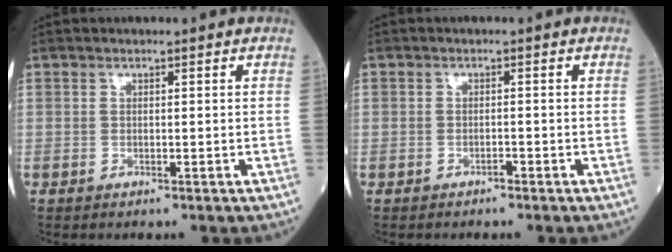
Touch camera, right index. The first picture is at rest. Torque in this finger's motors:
{"motor_torque": [0.14, -0.18, 0.08, 0.02]}